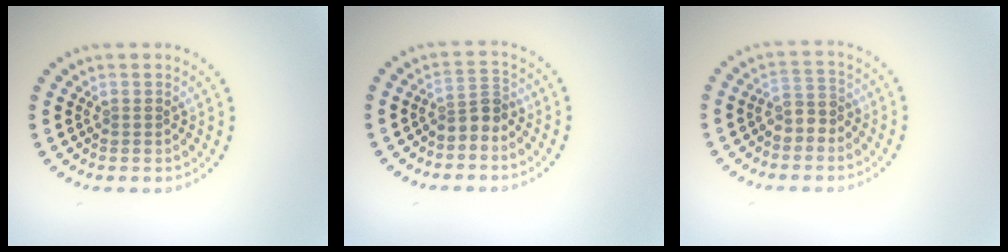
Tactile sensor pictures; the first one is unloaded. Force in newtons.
{"total": 2.3, "press": 1.8, "slide": 1.5}
{"total": 1.9, "press": 1.6, "slide": 1.0}